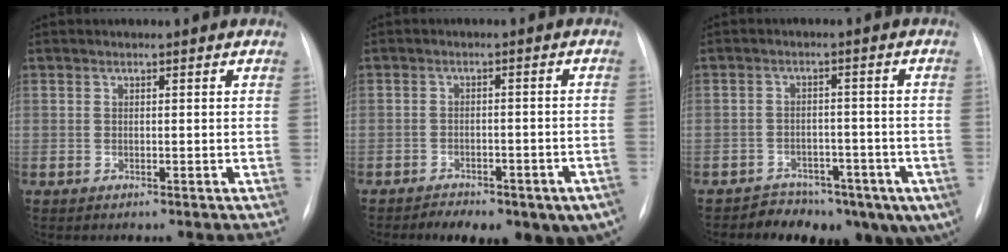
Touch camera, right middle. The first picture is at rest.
{"total": 14.9, "force": [-10.3, 6.1, 8.9], "torque": [-0.099, 0.014, -0.128]}
{"total": 11.2, "force": [-7.7, 6.8, 4.4], "torque": [-0.041, 0.023, -0.100]}